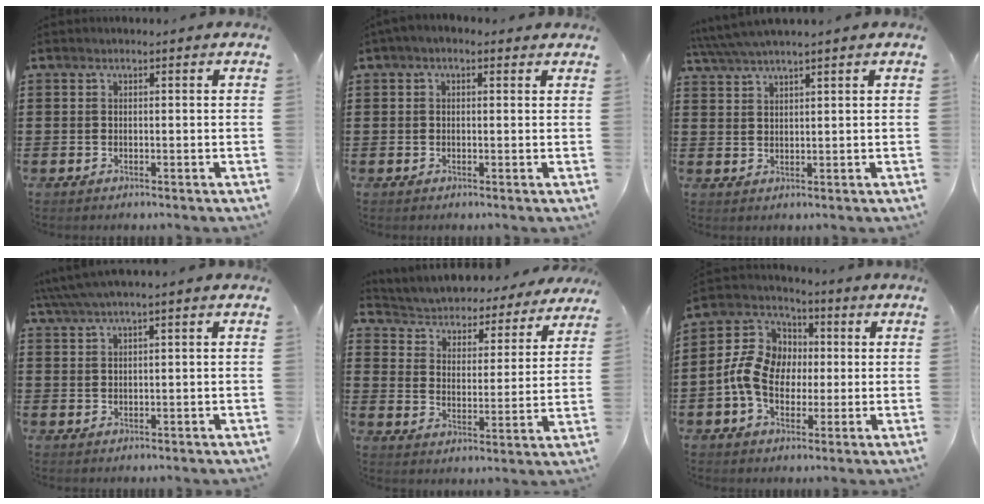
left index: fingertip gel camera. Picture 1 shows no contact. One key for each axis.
{"total": 1.3, "fx": -0.1, "fy": 0.7, "fz": 1.1, "tx": -0.021, "ty": 0.005, "tz": -0.002}
{"total": 3.2, "fx": 2.7, "fy": -0.4, "fz": 1.6, "tx": -0.039, "ty": -0.004, "tz": 0.049}
{"total": 2.0, "fx": 1.2, "fy": -0.3, "fz": 1.6, "tx": -0.033, "ty": 0.000, "tz": 0.021}
{"total": 3.4, "fx": 3.4, "fy": 0.4, "fz": -0.1, "tx": -0.020, "ty": -0.034, "tz": 0.047}
{"total": 9.6, "fx": -1.0, "fy": 7.5, "fz": 5.9, "tx": -0.155, "ty": 0.018, "tz": -0.022}